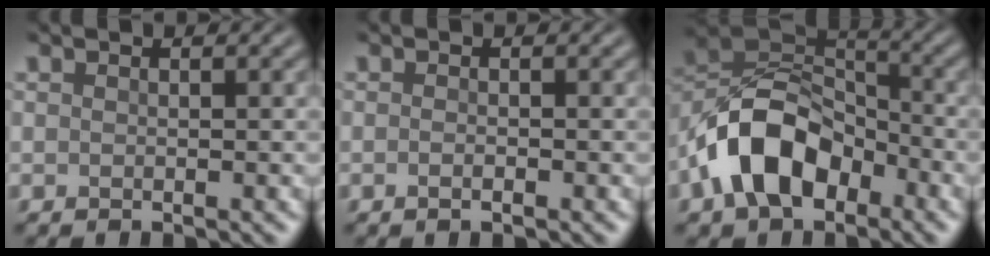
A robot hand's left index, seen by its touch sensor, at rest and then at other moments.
{"total": 0.8, "force": [-0.4, 0.2, 0.7], "torque": [-0.012, -0.002, -0.006]}
{"total": 8.9, "force": [-4.1, 5.5, 5.7], "torque": [-0.103, 0.014, -0.085]}